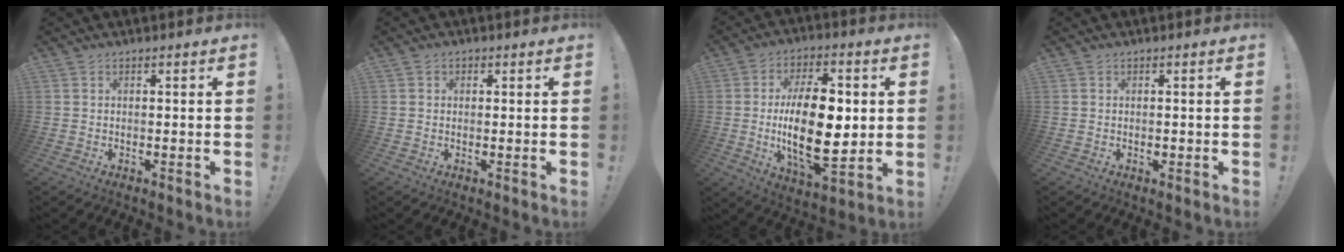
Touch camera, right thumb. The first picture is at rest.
{"total": 1.1, "force": [-0.1, 1.0, 0.4], "torque": [0.002, 0.000, -0.004]}
{"total": 22.6, "force": [0.1, 11.1, 19.6], "torque": [-0.349, -0.012, -0.003]}
{"total": 0.7, "force": [-0.3, 0.5, 0.3], "torque": [0.004, -0.001, -0.008]}